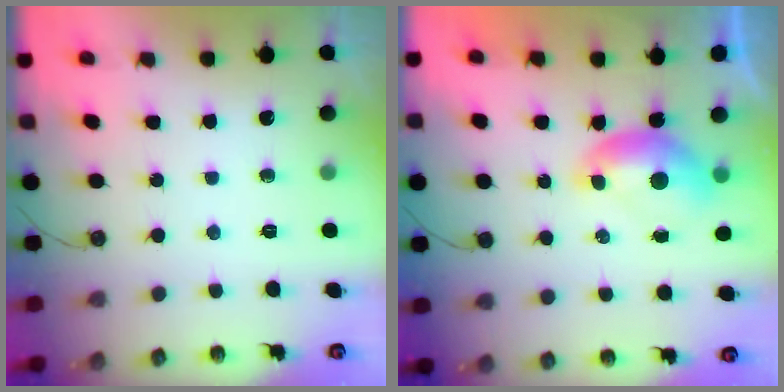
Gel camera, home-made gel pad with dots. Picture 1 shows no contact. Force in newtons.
{"total": 0.6, "press": 0.3, "slide": 0.6}